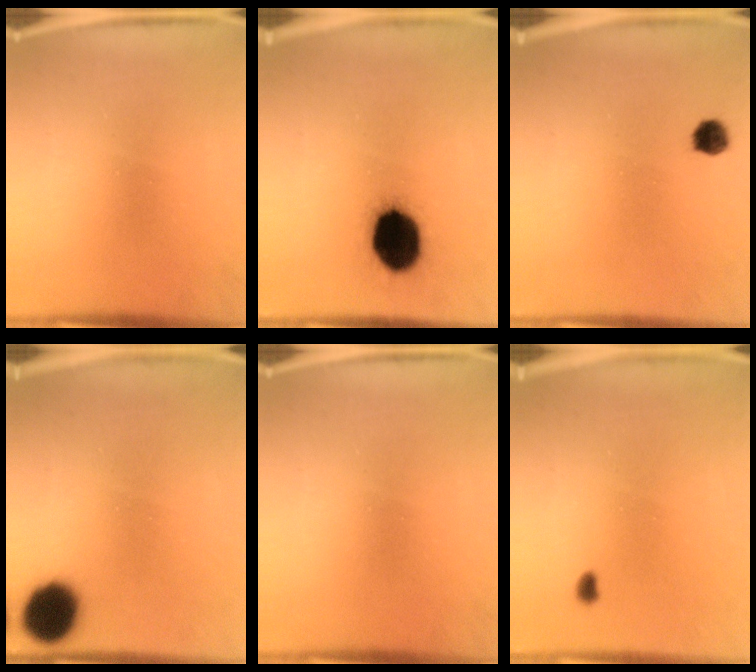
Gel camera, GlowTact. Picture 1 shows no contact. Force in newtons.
{"total": 15.6}
{"total": 3.0}
{"total": 12.0}
{"total": 0.0}
{"total": 1.0}